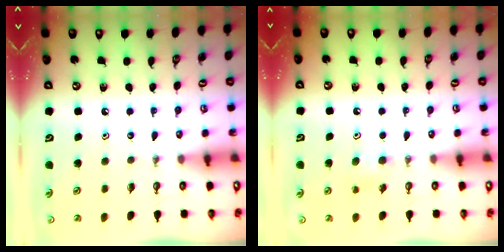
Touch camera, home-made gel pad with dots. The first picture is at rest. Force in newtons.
{"total": 6.9, "press": 1.9, "slide": 6.7}